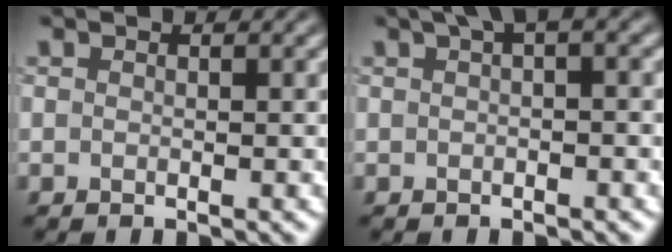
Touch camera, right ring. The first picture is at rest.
{"total": 1.5, "force": [0.2, 0.4, 1.5], "torque": [-0.027, 0.005, 0.003]}